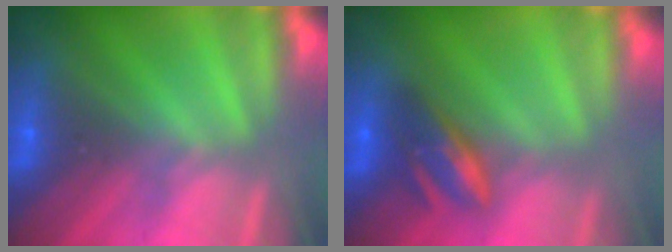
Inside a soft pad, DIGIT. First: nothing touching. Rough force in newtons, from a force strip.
{"total": 5.9}